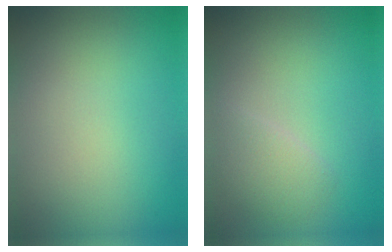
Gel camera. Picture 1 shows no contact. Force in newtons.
{"total": 1.8, "press": 1.8, "slide": 0.2}